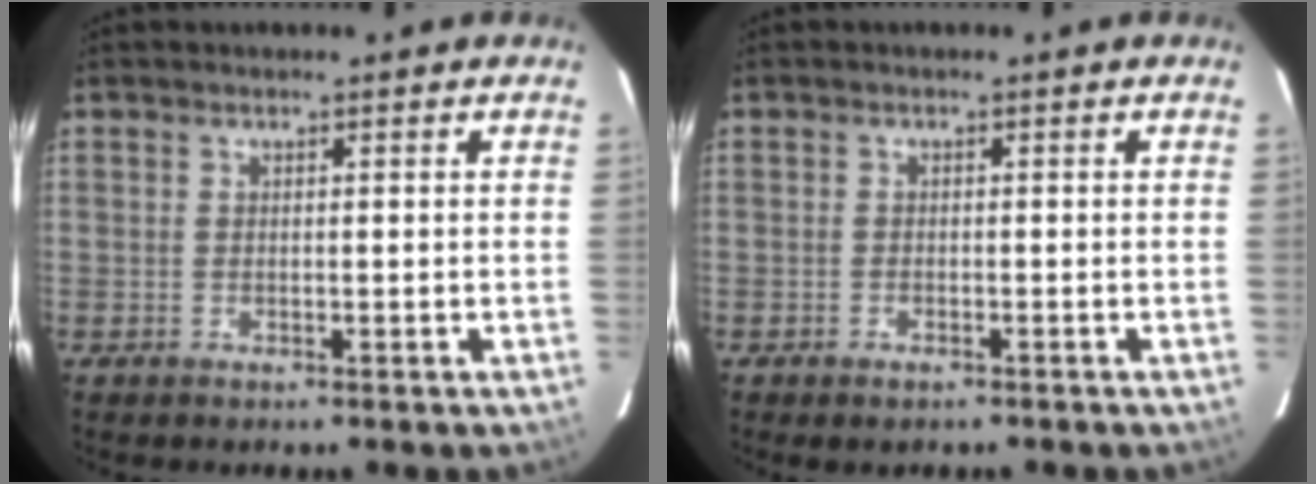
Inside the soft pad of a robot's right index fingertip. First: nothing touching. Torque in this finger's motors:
{"motor_torque": [0.02, -0.05, -0.10, -0.03]}